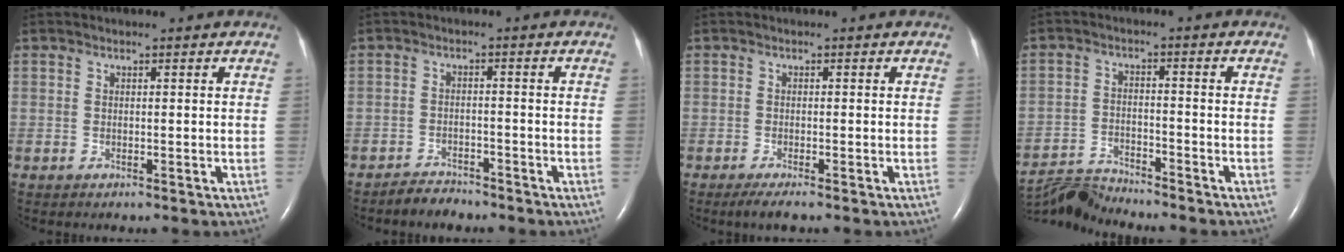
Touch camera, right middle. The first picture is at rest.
{"total": 2.7, "force": [-2.6, 0.7, 0.2], "torque": [-0.012, -0.005, -0.045]}
{"total": 2.1, "force": [-1.5, 0.0, 1.4], "torque": [-0.033, -0.008, -0.029]}
{"total": 6.8, "force": [-6.8, -0.9, -0.5], "torque": [-0.001, -0.004, -0.126]}